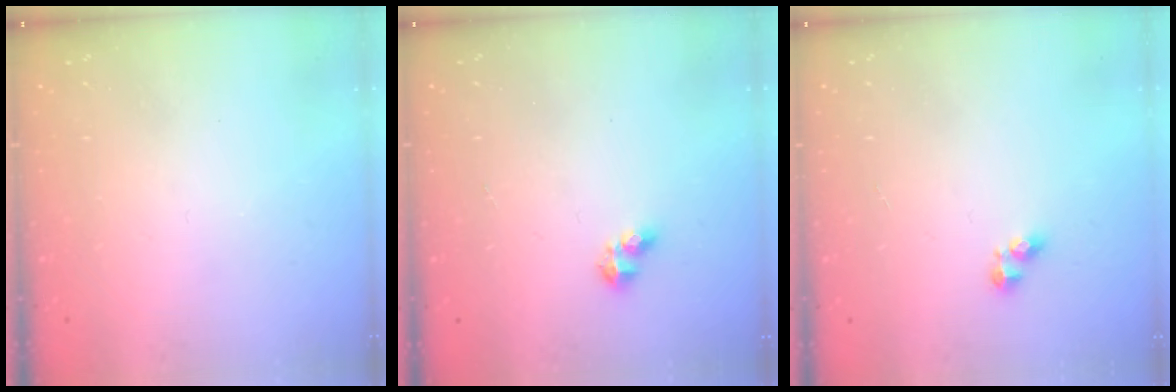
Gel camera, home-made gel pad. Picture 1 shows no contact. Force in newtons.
{"total": 2.9, "press": 2.9, "slide": 0.3}
{"total": 3.2, "press": 3.2, "slide": 0.4}